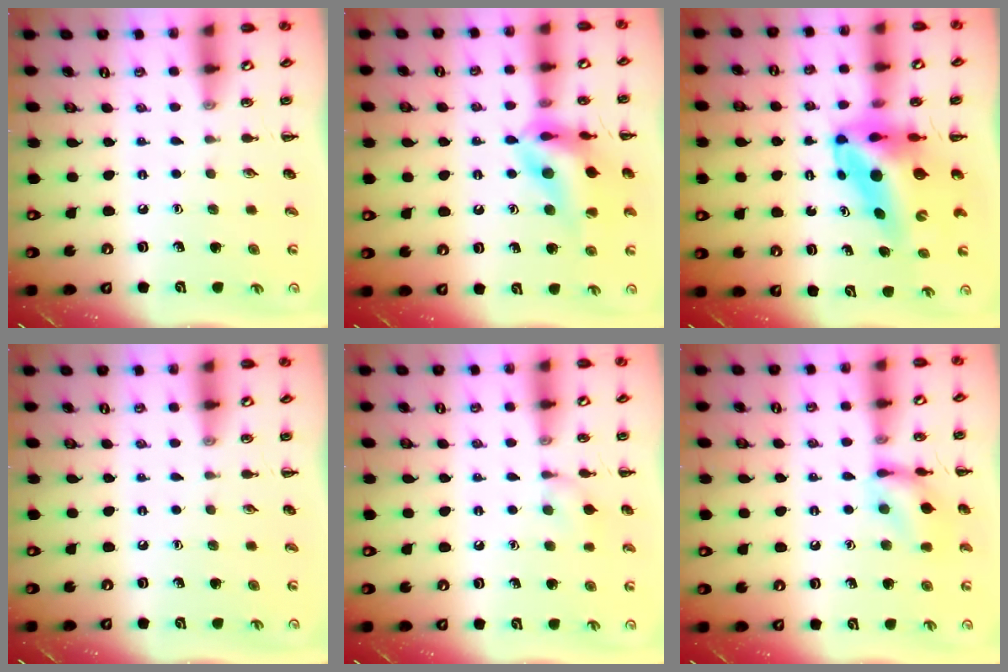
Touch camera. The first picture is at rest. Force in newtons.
{"total": 15.0, "press": 14.8, "slide": 2.8}
{"total": 11.0, "press": 10.5, "slide": 3.5}
{"total": 0.0}
{"total": 6.6, "press": 6.4, "slide": 1.5}
{"total": 12.3, "press": 12.2, "slide": 1.0}